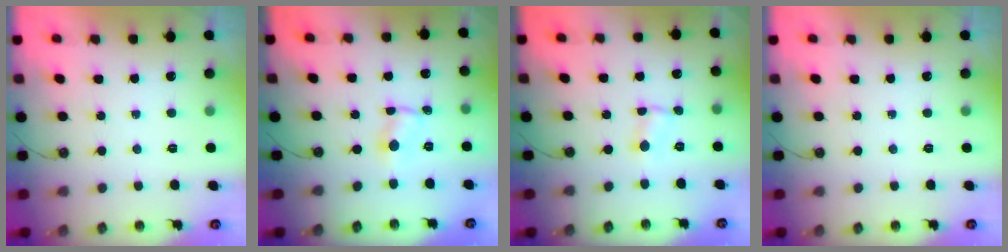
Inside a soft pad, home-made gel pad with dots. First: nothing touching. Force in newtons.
{"total": 1.1, "press": 1.1, "slide": 0.2}
{"total": 1.2, "press": 1.2, "slide": 0.2}
{"total": 0.0}